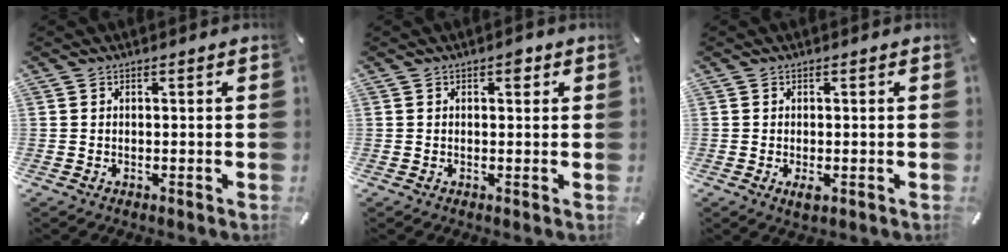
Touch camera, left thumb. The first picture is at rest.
{"total": 1.9, "force": [0.8, 1.1, 1.3], "torque": [-0.013, -0.001, 0.009]}
{"total": 2.1, "force": [-0.3, 0.6, 2.0], "torque": [-0.041, -0.005, -0.007]}